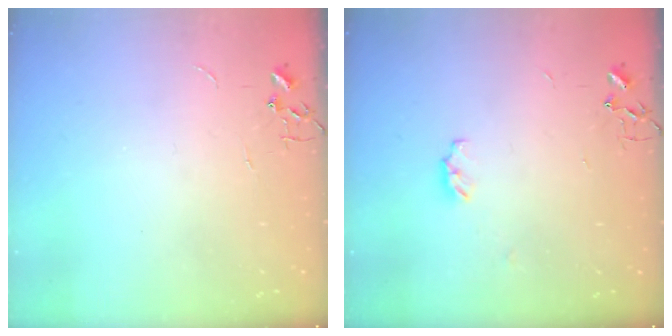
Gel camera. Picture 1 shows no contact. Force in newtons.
{"total": 3.8, "press": 3.8, "slide": 0.5}